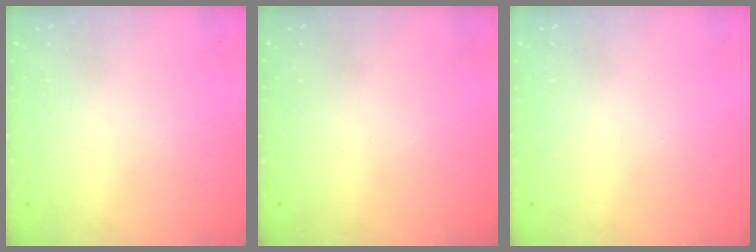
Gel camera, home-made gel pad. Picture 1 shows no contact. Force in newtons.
{"total": 0.0}
{"total": 0.0}